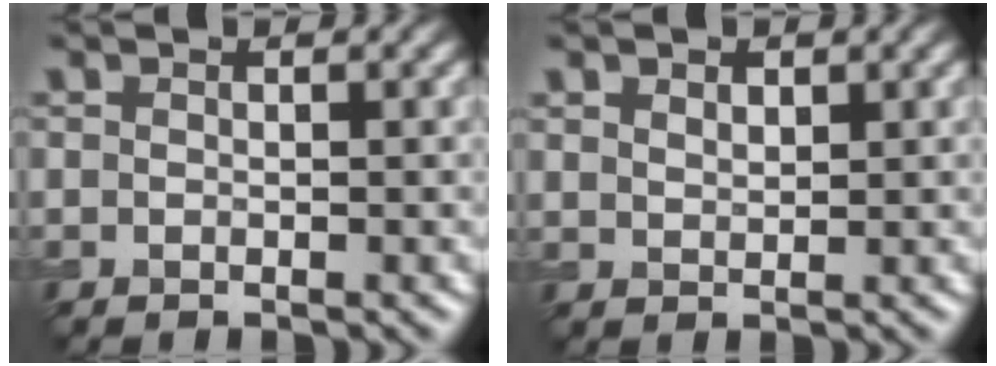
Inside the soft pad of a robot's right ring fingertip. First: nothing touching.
{"total": 1.5, "force": [1.2, 0.8, 0.1], "torque": [0.003, 0.008, 0.020]}